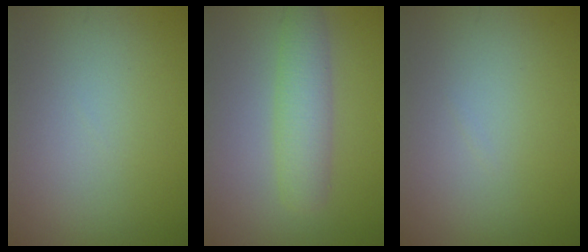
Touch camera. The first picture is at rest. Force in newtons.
{"total": 3.5, "press": 3.5, "slide": 0.1}
{"total": 0.0}